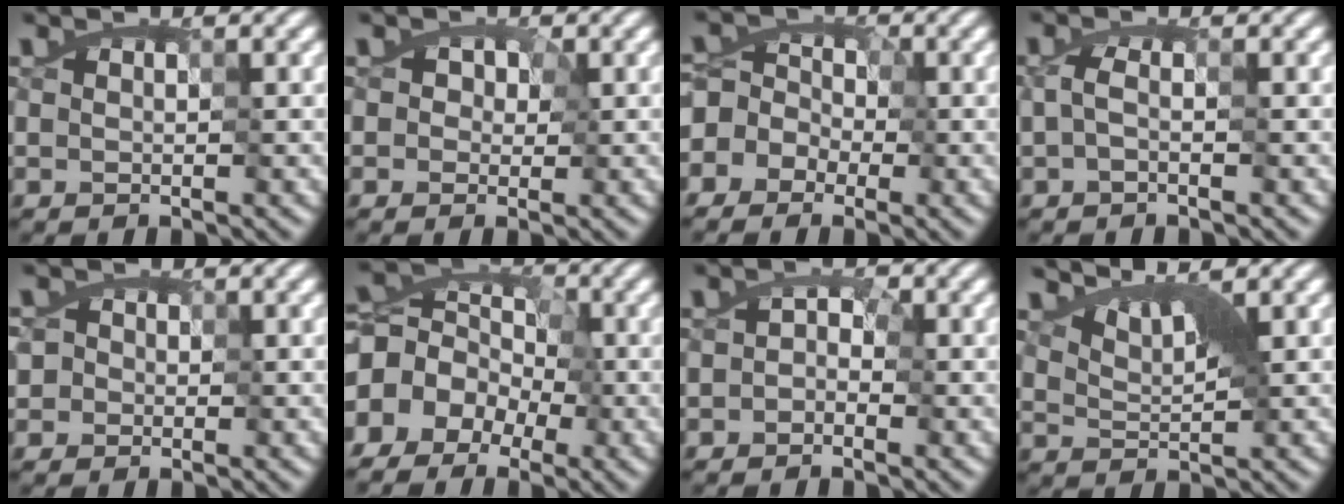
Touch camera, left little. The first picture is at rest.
{"total": 3.1, "force": [0.4, 2.7, 1.4], "torque": [-0.026, 0.011, 0.001]}
{"total": 5.4, "force": [-3.2, 4.3, 0.1], "torque": [0.008, 0.028, -0.090]}
{"total": 1.6, "force": [-1.2, 0.5, 1.0], "torque": [-0.023, -0.004, -0.012]}
{"total": 3.1, "force": [0.5, 2.9, 1.0], "torque": [-0.027, 0.011, 0.006]}
{"total": 8.4, "force": [-3.8, 7.0, 2.7], "torque": [-0.048, 0.025, -0.095]}
{"total": 1.8, "force": [-1.2, 1.2, 0.3], "torque": [0.005, 0.005, -0.020]}
{"total": 2.3, "force": [1.6, 0.8, 1.5], "torque": [-0.037, 0.001, 0.027]}